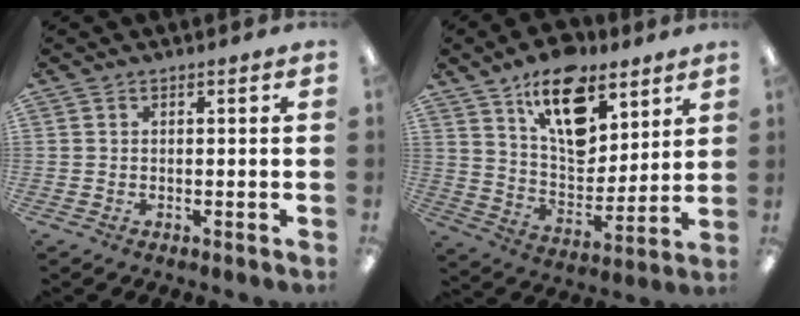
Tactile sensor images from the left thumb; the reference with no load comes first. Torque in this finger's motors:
{"motor_torque": [0.31, 0.63, 1.12, -1.35, 0.14]}